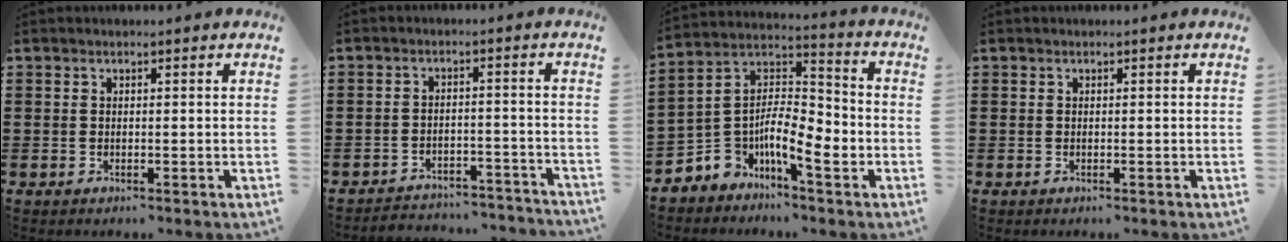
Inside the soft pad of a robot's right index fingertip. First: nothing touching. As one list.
[{"total": 3.8, "force": [-3.7, 0.3, 0.1], "torque": [-0.007, 0.001, -0.079]}, {"total": 7.4, "force": [-3.3, 3.9, 5.3], "torque": [-0.120, -0.021, -0.066]}, {"total": 0.0}]